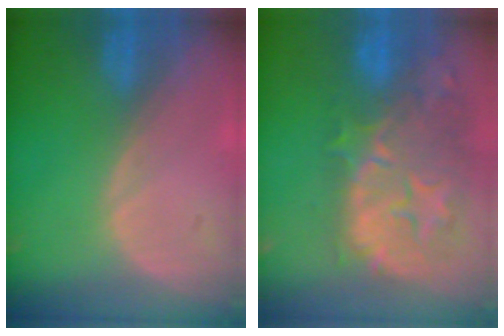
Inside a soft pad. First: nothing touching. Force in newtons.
{"total": 12.7, "press": 11.4, "slide": 5.6}